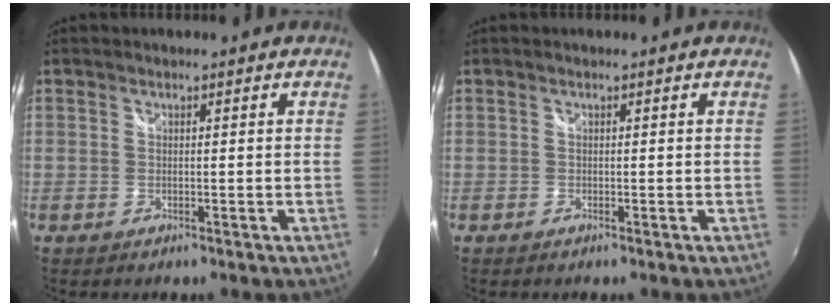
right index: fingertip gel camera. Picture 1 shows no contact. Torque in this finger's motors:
{"motor_torque": [0.00, 0.00, 0.00, 0.00]}